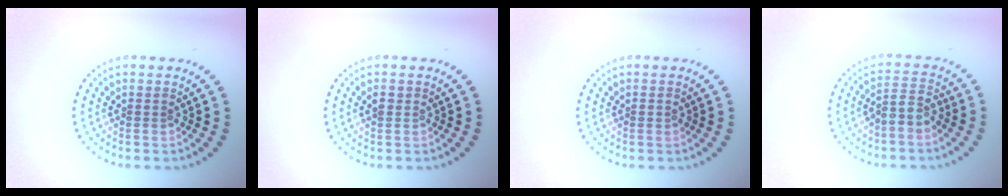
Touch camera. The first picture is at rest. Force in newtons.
{"total": 1.2, "press": 1.1, "slide": 0.4}
{"total": 0.5, "press": 0.5, "slide": 0.1}
{"total": 2.2, "press": 1.9, "slide": 1.2}